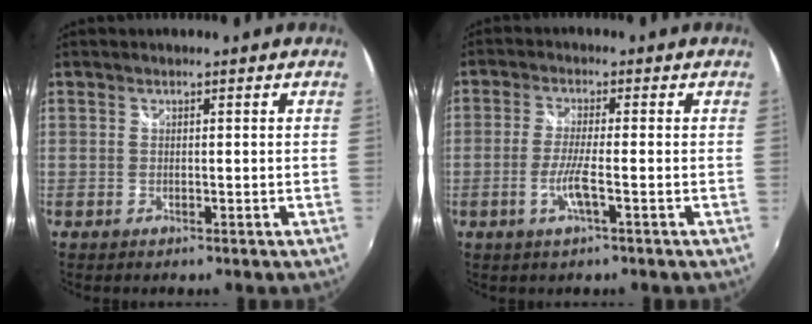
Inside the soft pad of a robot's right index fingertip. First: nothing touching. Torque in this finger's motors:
{"motor_torque": [-0.18, -0.08, -0.04, 0.00]}